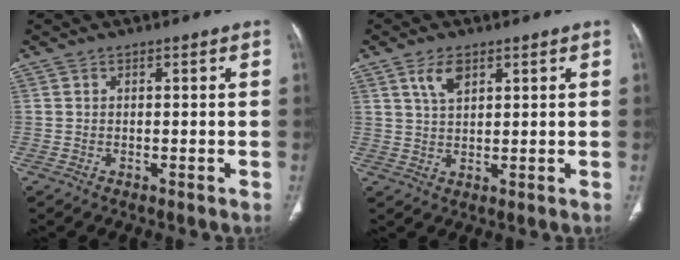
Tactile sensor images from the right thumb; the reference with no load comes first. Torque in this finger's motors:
{"motor_torque": [0.00, 0.02, -0.16, 0.10, 0.13]}